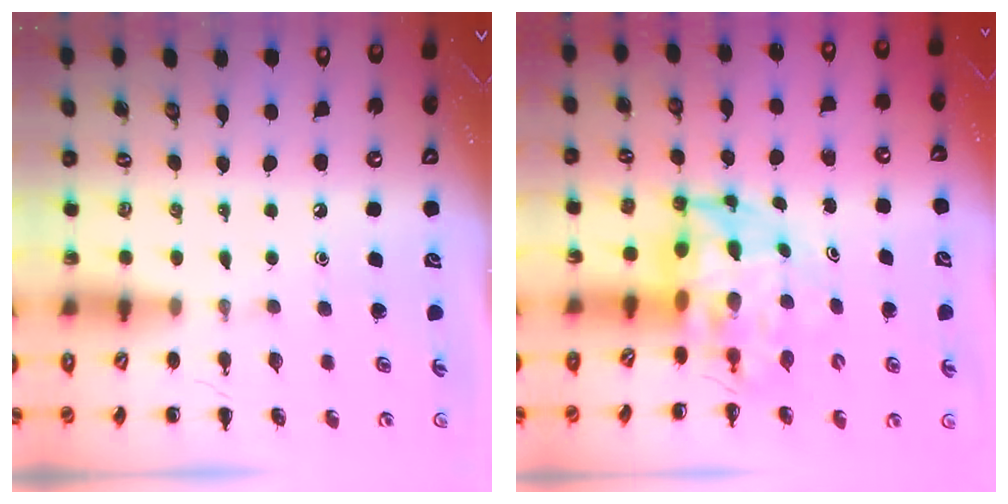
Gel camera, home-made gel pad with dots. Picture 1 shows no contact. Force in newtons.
{"total": 7.2, "press": 6.9, "slide": 2.2}